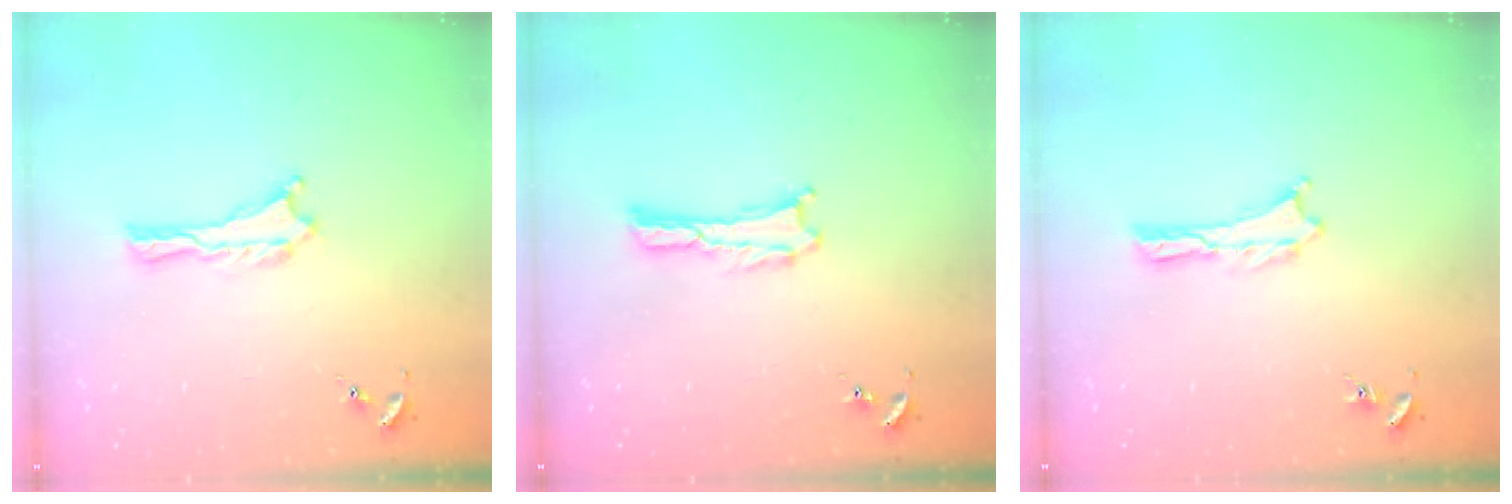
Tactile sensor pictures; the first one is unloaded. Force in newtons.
{"total": 0.0}
{"total": 0.0}